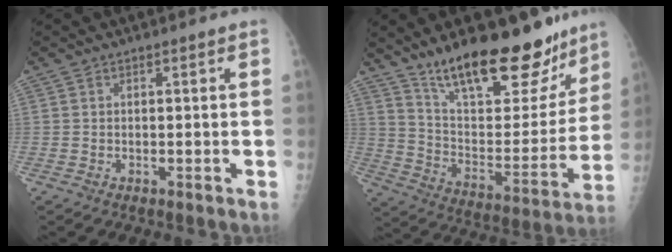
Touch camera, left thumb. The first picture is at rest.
{"total": 25.5, "force": [18.8, 9.1, 14.6], "torque": [-0.174, -0.096, 0.299]}